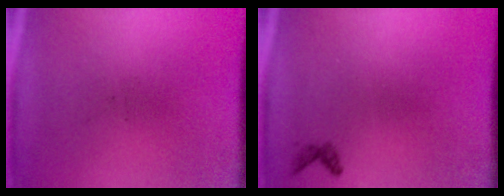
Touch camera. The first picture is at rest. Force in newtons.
{"total": 0.7}